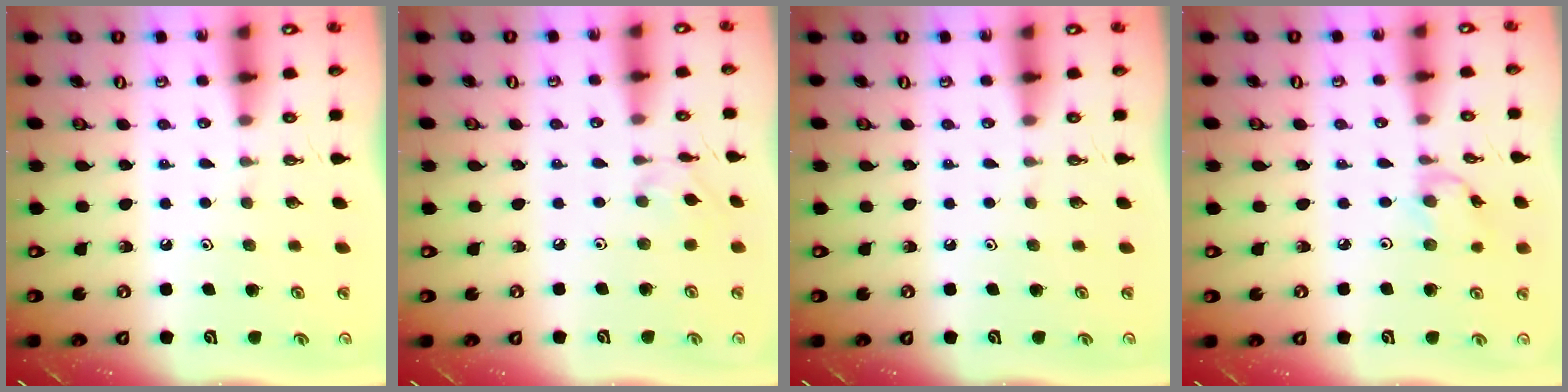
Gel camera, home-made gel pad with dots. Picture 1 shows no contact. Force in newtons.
{"total": 1.8, "press": 1.8, "slide": 0.1}
{"total": 0.0}
{"total": 2.9, "press": 2.9, "slide": 0.3}